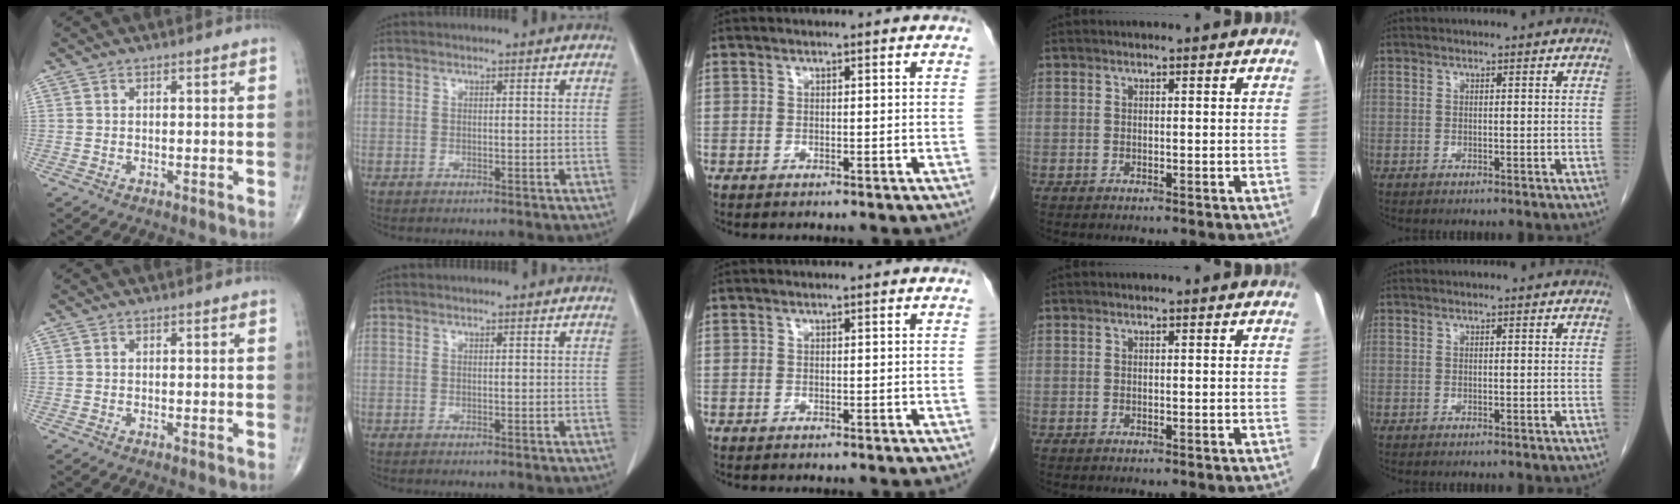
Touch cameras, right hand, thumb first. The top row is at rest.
{}